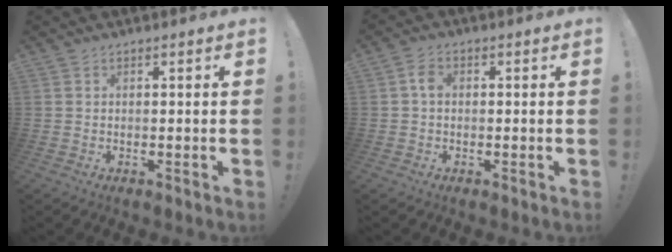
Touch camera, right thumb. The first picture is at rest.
{"total": 3.5, "force": [-0.1, 2.6, 2.2], "torque": [-0.041, 0.012, -0.003]}